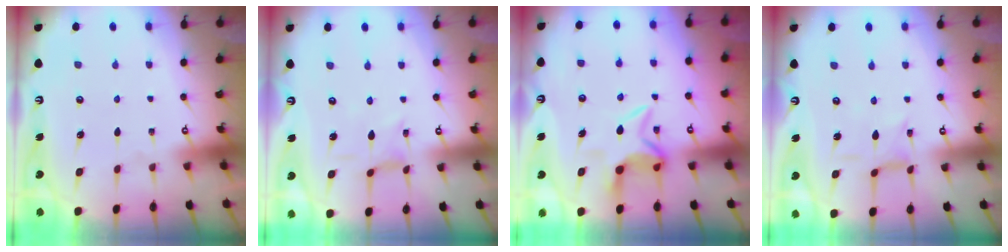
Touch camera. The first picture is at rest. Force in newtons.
{"total": 1.2, "press": 1.2, "slide": 0.4}
{"total": 6.6, "press": 6.6, "slide": 0.7}
{"total": 1.6, "press": 1.6, "slide": 0.4}